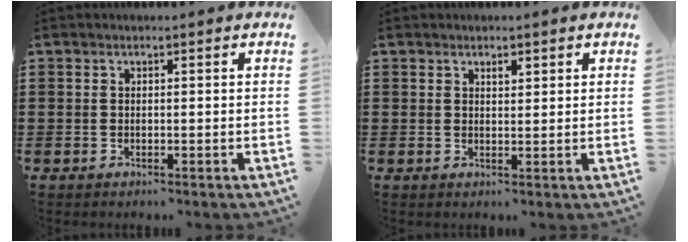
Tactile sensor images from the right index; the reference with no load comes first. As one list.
[{"total": 1.0, "force": [0.8, 0.4, 0.4], "torque": [-0.009, 0.001, 0.013]}]